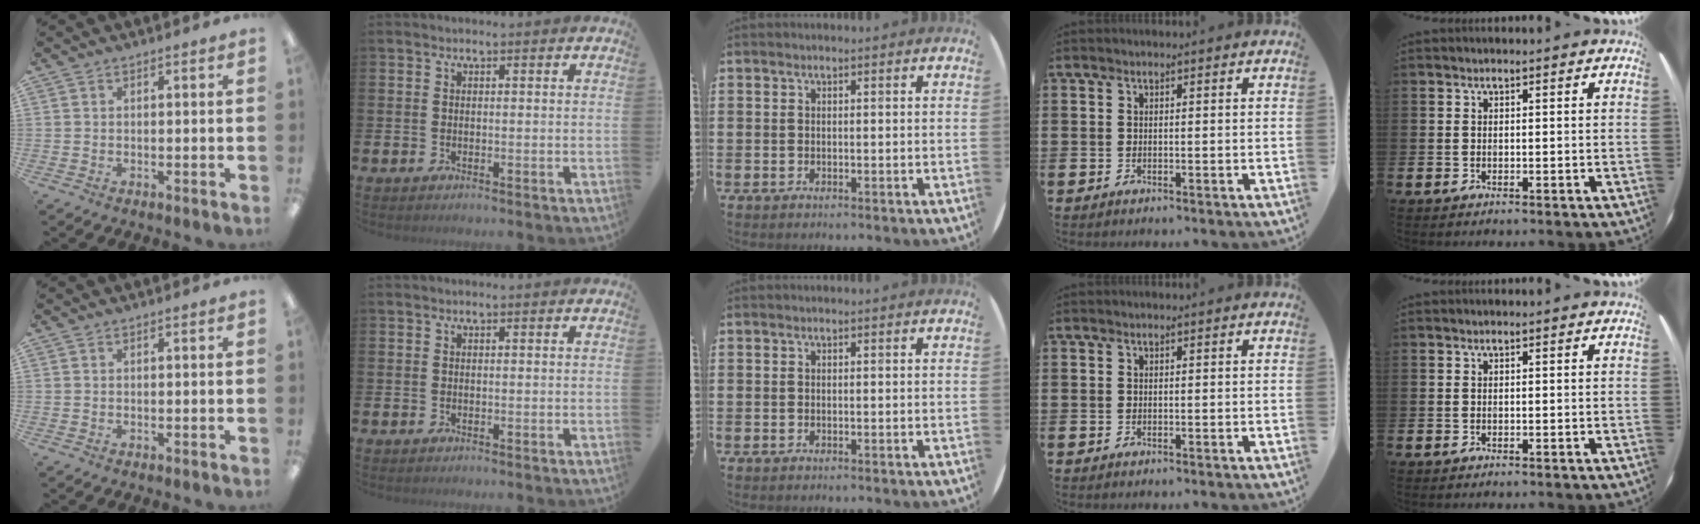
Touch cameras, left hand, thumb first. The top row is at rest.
{}